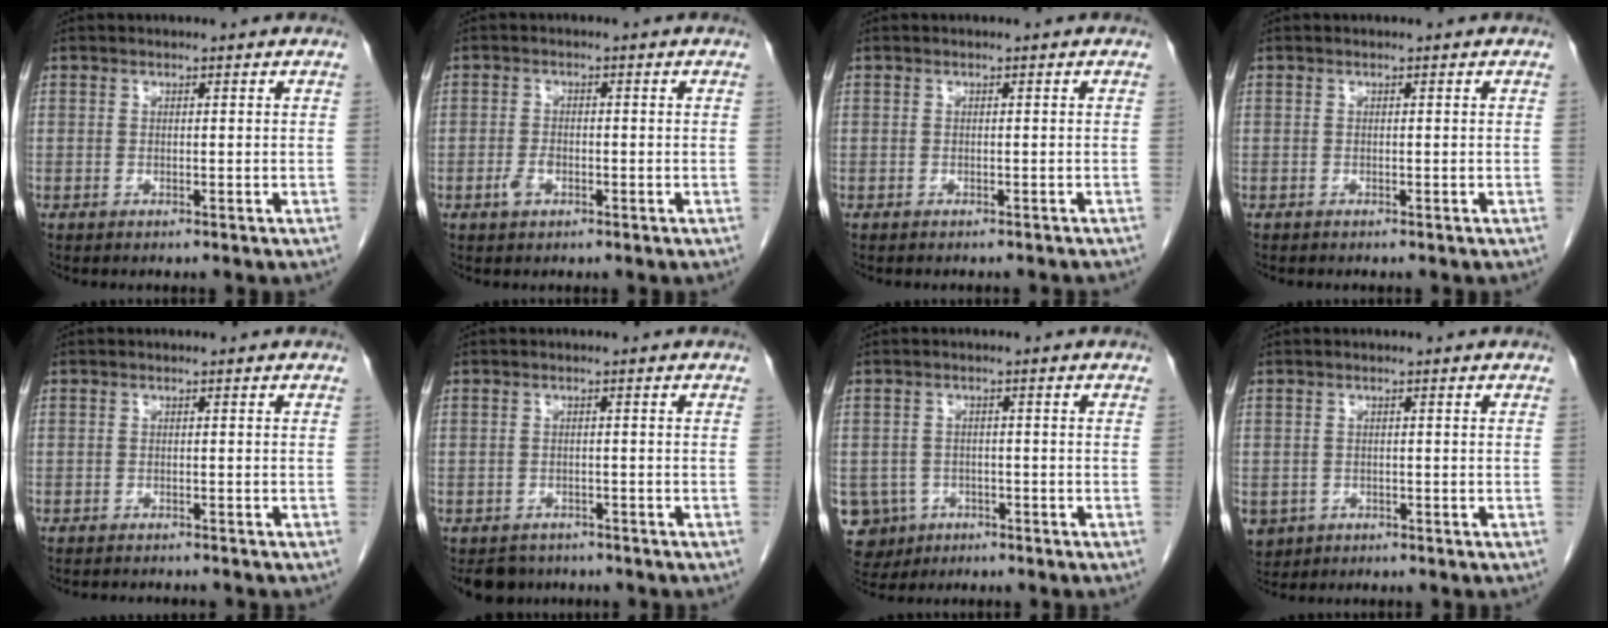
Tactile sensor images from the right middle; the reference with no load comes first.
{"total": 2.3, "force": [-1.0, 1.2, 1.6], "torque": [-0.036, 0.002, -0.018]}
{"total": 4.0, "force": [-3.6, 0.9, 1.4], "torque": [-0.021, -0.008, -0.039]}
{"total": 0.0}
{"total": 3.6, "force": [-3.4, 0.5, 0.8], "torque": [-0.005, -0.006, -0.044]}
{"total": 4.5, "force": [-3.8, 2.4, 0.2], "torque": [0.003, -0.001, -0.058]}
{"total": 6.8, "force": [-3.2, 5.9, 0.9], "torque": [-0.031, 0.004, -0.043]}
{"total": 4.6, "force": [-2.2, 3.9, 1.1], "torque": [-0.026, 0.000, -0.028]}